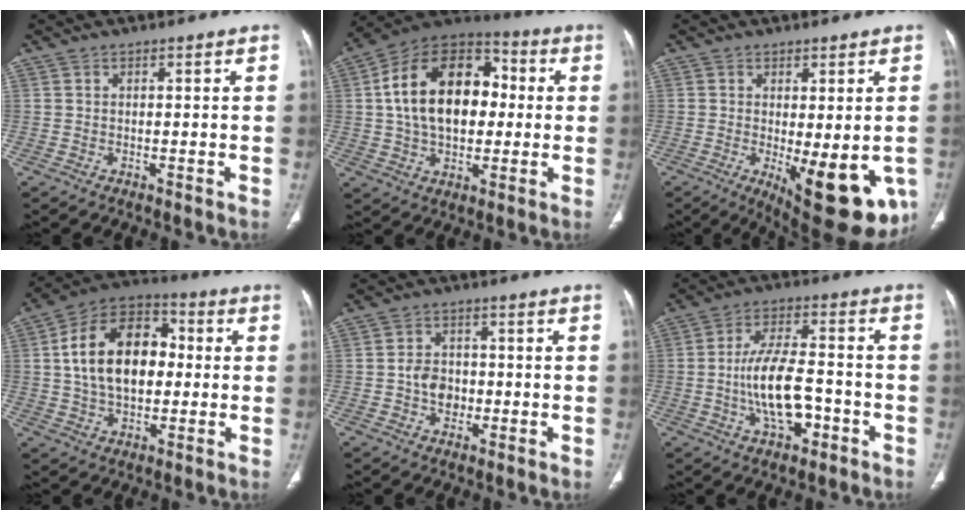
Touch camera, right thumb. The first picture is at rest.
{"total": 21.2, "force": [2.0, 13.8, 15.9], "torque": [-0.242, 0.028, 0.029]}
{"total": 15.6, "force": [-4.4, 5.9, 13.7], "torque": [-0.142, -0.020, -0.040]}
{"total": 17.8, "force": [1.5, 11.6, 13.4], "torque": [-0.202, 0.027, 0.019]}
{"total": 5.4, "force": [-0.8, 4.3, 3.1], "torque": [-0.030, 0.012, -0.016]}
{"total": 12.0, "force": [-3.0, 5.9, 10.0], "torque": [-0.175, 0.028, -0.052]}